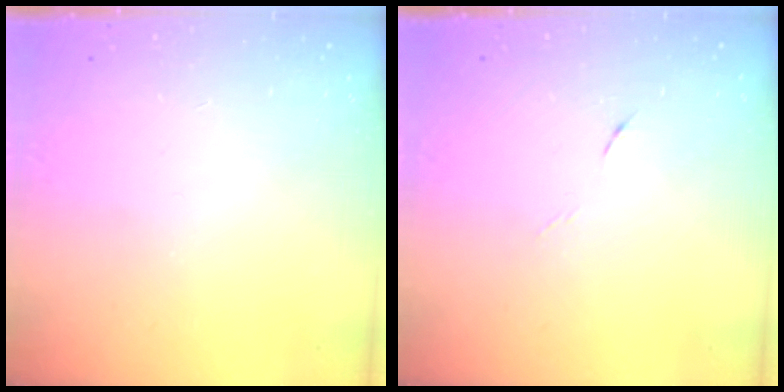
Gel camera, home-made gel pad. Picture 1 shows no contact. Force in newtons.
{"total": 4.0, "press": 3.8, "slide": 1.2}